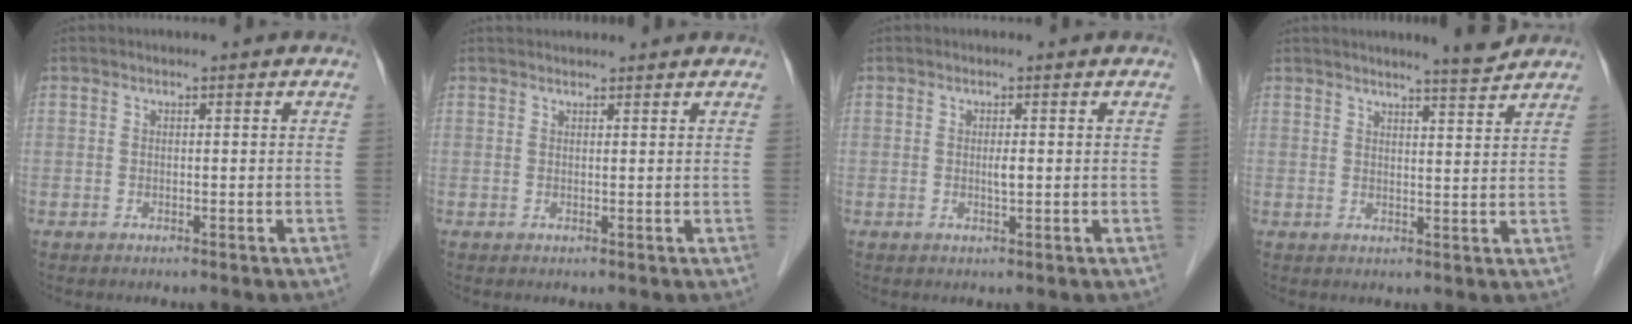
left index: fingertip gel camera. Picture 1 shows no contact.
{"total": 3.8, "force": [3.7, 0.7, 0.8], "torque": [-0.009, 0.034, 0.048]}
{"total": 1.1, "force": [0.1, 0.2, 1.1], "torque": [-0.021, -0.001, 0.001]}
{"total": 4.4, "force": [4.1, -0.4, 1.5], "torque": [-0.033, -0.011, 0.059]}